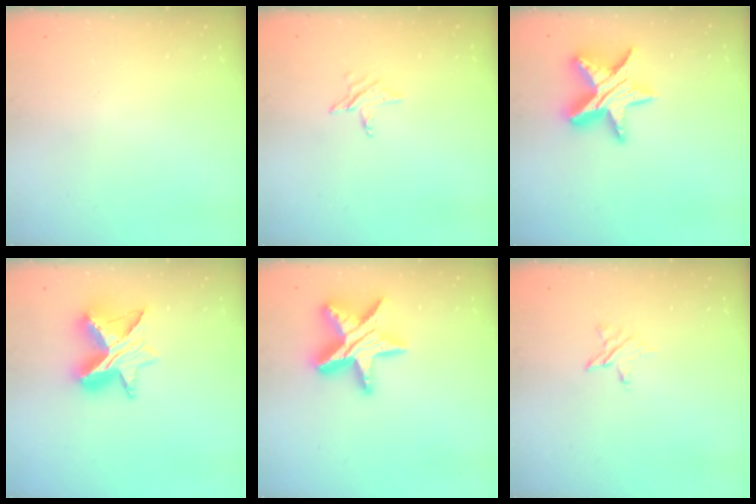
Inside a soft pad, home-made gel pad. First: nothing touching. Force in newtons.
{"total": 3.6, "press": 3.6, "slide": 0.3}
{"total": 14.6, "press": 14.5, "slide": 1.2}
{"total": 11.4, "press": 11.3, "slide": 1.0}
{"total": 17.1, "press": 17.1, "slide": 1.2}
{"total": 3.5, "press": 3.5, "slide": 0.4}